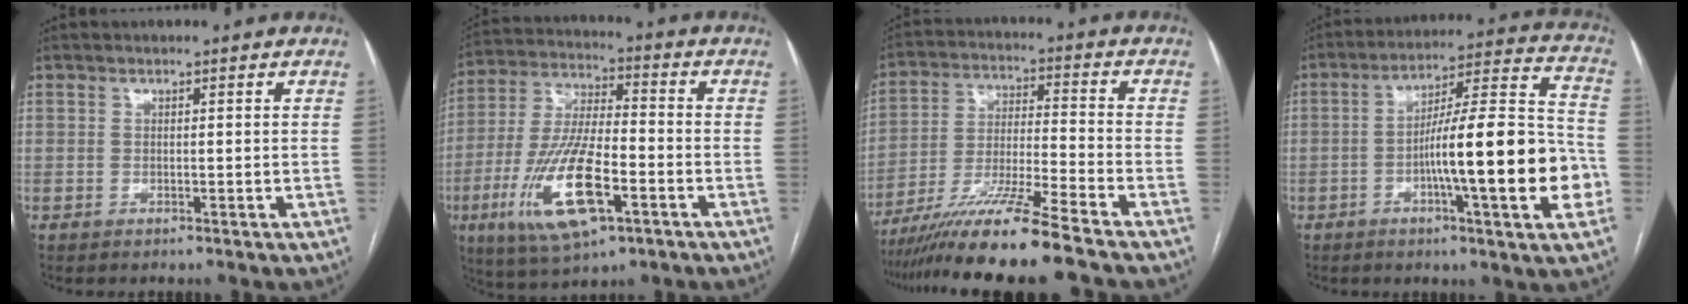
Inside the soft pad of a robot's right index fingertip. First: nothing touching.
{"total": 16.3, "force": [-6.1, 5.0, 14.3], "torque": [-0.300, -0.010, -0.103]}
{"total": 14.3, "force": [-11.4, -1.5, 8.5], "torque": [-0.151, -0.026, -0.202]}
{"total": 19.7, "force": [-4.8, 1.6, 19.1], "torque": [-0.266, 0.017, -0.069]}